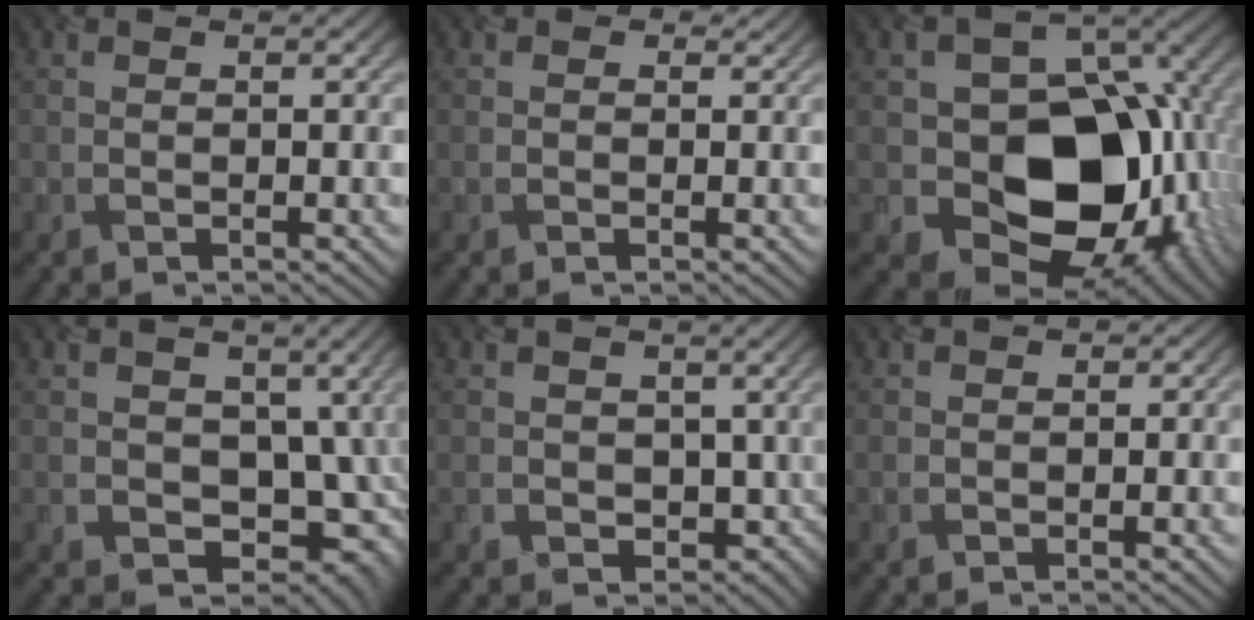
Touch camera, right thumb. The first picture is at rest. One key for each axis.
{"total": 0.8, "fx": 0.3, "fy": 0.7, "fz": -0.2, "tx": 0.004, "ty": -0.007, "tz": 0.005}
{"total": 15.6, "fx": -2.6, "fy": 11.7, "fz": 9.9, "tx": -0.128, "ty": -0.024, "tz": -0.044}
{"total": 9.0, "fx": -0.6, "fy": 7.0, "fz": 5.7, "tx": -0.081, "ty": -0.039, "tz": -0.002}
{"total": 3.6, "fx": -0.7, "fy": 3.3, "fz": 1.2, "tx": -0.028, "ty": -0.027, "tz": -0.007}
{"total": 1.3, "fx": -0.7, "fy": 1.1, "fz": 0.2, "tx": 0.007, "ty": -0.007, "tz": -0.005}